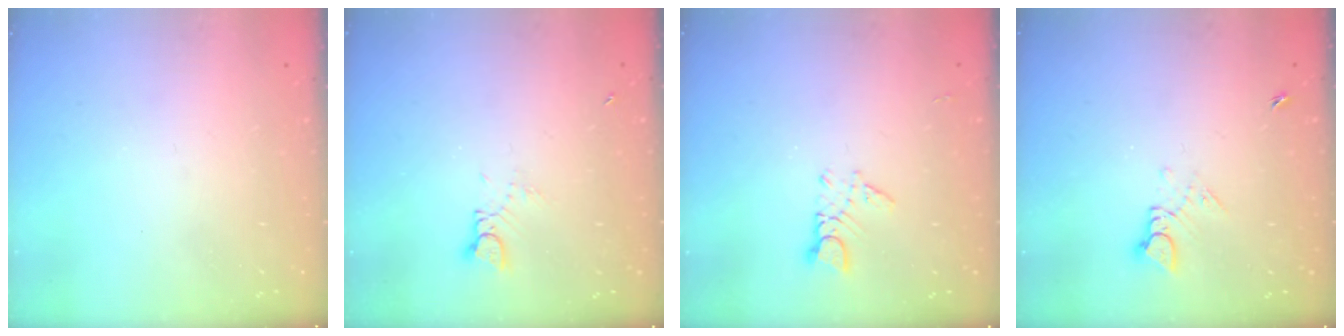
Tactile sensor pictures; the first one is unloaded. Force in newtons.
{"total": 2.1, "press": 2.0, "slide": 0.3}
{"total": 2.5, "press": 2.4, "slide": 0.4}
{"total": 3.4, "press": 3.4, "slide": 0.5}